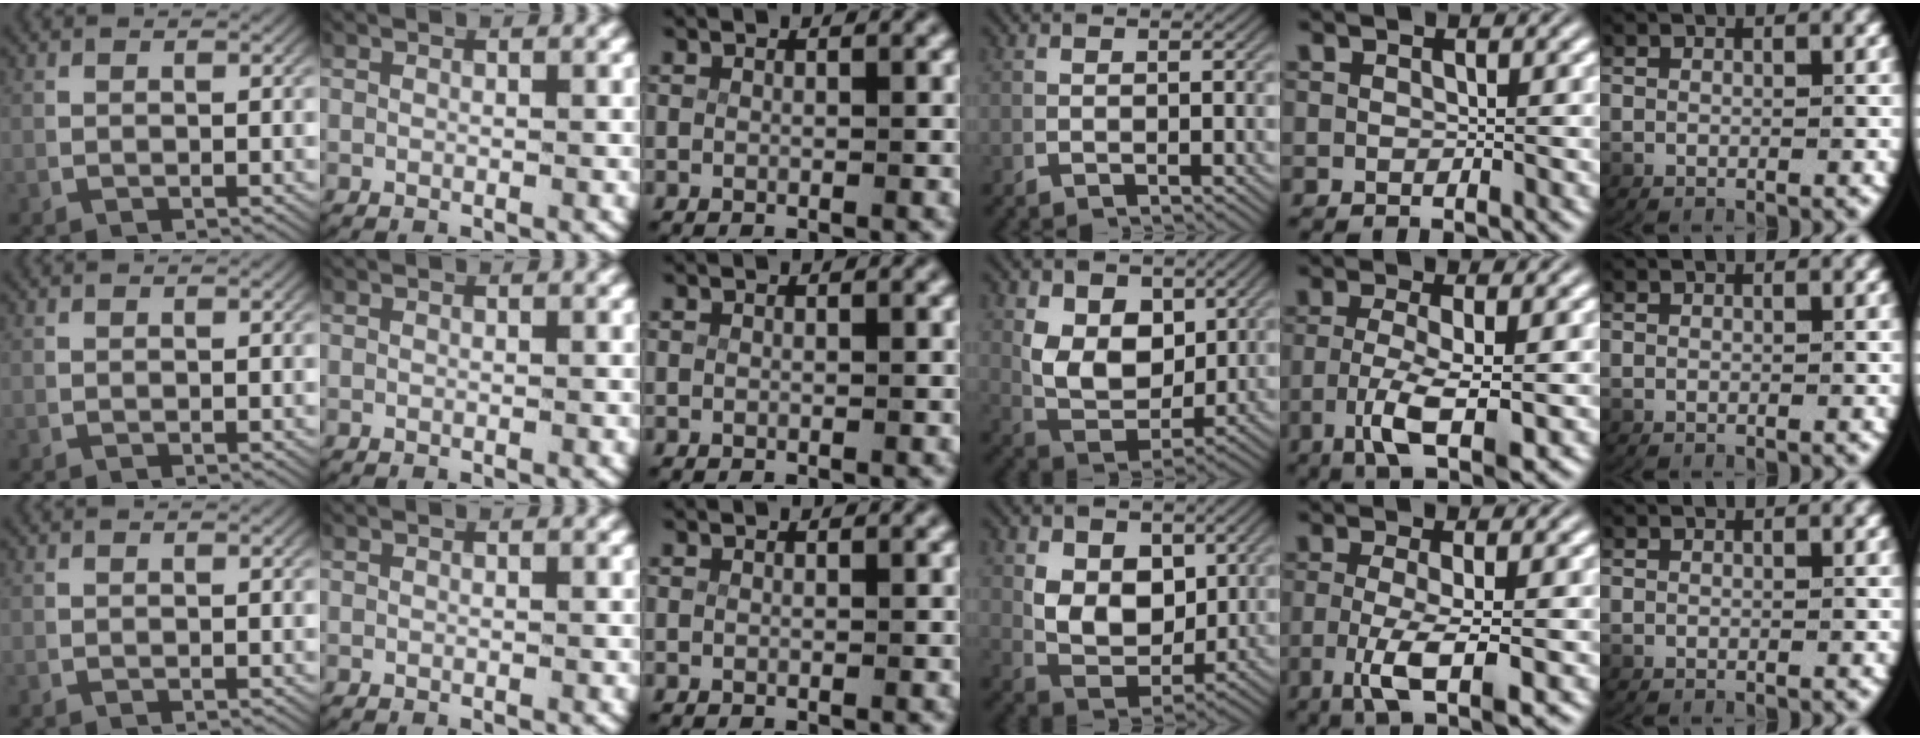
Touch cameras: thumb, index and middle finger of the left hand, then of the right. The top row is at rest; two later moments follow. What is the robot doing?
{"motion": "lift_and_place", "object": "key"}